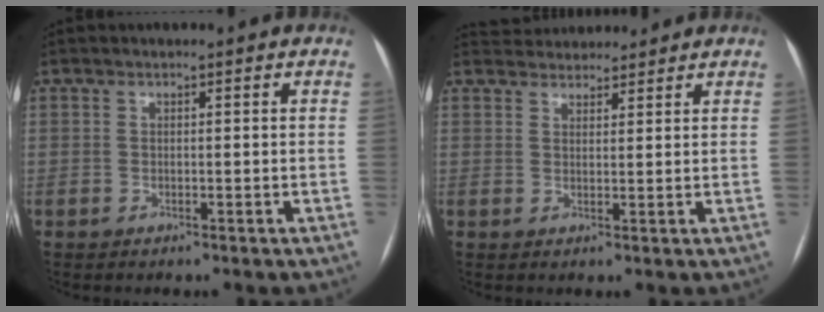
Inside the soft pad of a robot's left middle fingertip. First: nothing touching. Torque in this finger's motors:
{"motor_torque": [0.03, -0.07, -0.05, 0.00]}